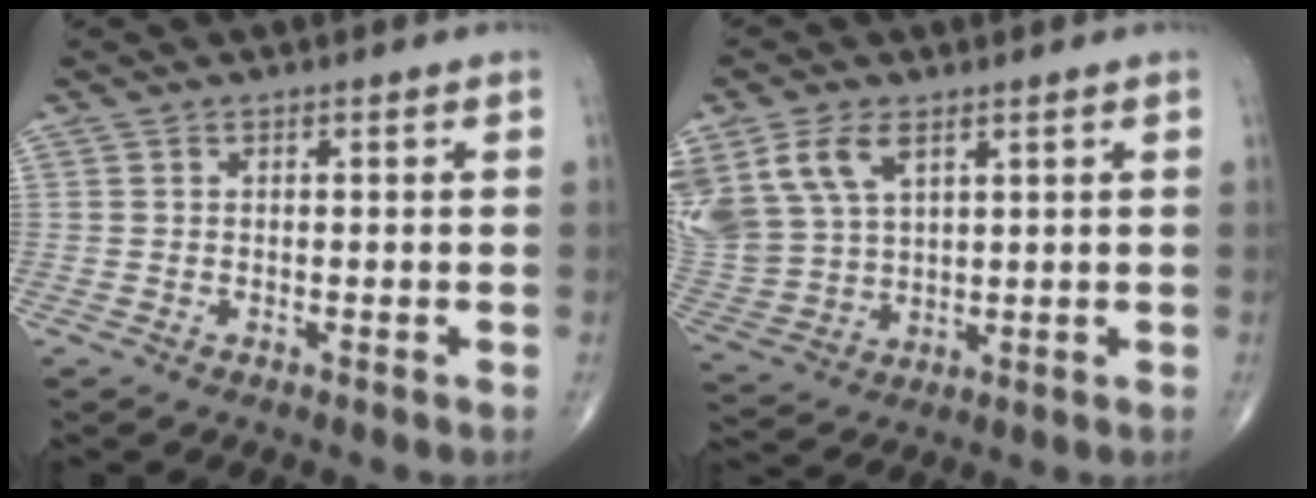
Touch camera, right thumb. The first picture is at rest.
{"total": 15.4, "force": [7.1, 9.6, 9.6], "torque": [-0.221, -0.011, 0.151]}